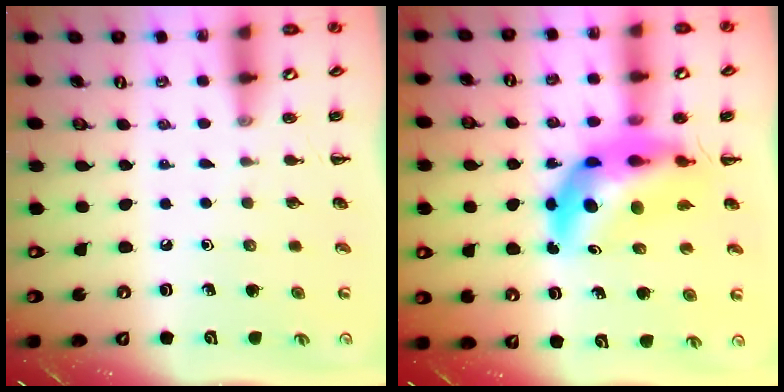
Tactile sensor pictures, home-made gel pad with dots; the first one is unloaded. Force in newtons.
{"total": 12.1, "press": 11.7, "slide": 3.3}